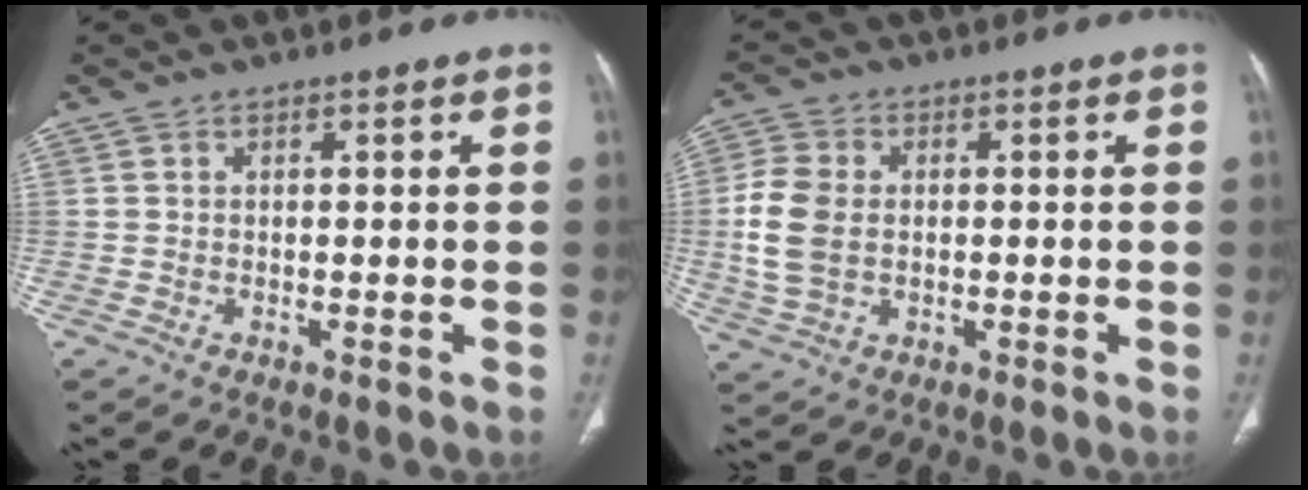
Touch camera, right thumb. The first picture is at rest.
{"total": 9.1, "force": [-0.2, 6.4, 6.4], "torque": [-0.145, 0.006, -0.003]}